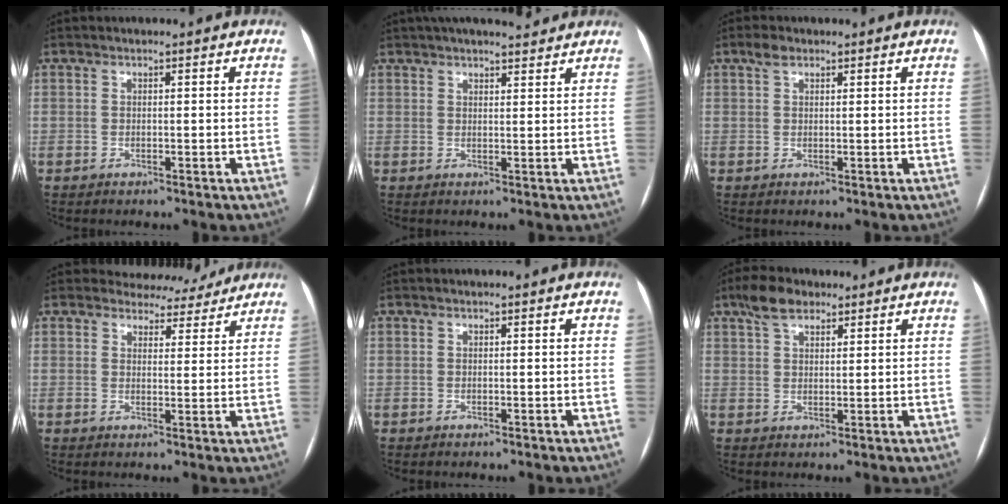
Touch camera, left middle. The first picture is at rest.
{"total": 7.9, "force": [6.8, 1.7, 3.5], "torque": [-0.049, 0.022, 0.092]}
{"total": 1.9, "force": [1.3, 0.9, 1.1], "torque": [-0.025, 0.013, 0.025]}
{"total": 6.5, "force": [6.0, 2.5, -0.1], "torque": [0.013, 0.000, 0.064]}
{"total": 0.0}
{"total": 5.2, "force": [3.6, 2.4, 2.8], "torque": [-0.058, 0.021, 0.067]}